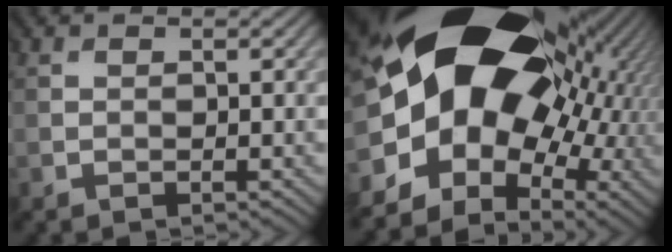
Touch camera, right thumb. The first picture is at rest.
{"total": 19.5, "force": [0.6, 13.7, 13.9], "torque": [-0.216, -0.011, 0.017]}